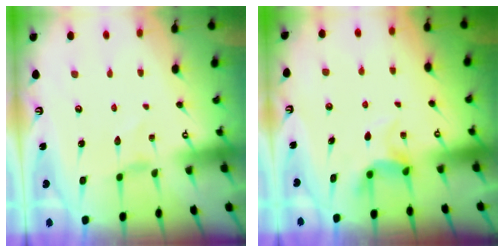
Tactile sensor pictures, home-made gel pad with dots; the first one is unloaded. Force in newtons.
{"total": 5.1, "press": 5.0, "slide": 0.4}